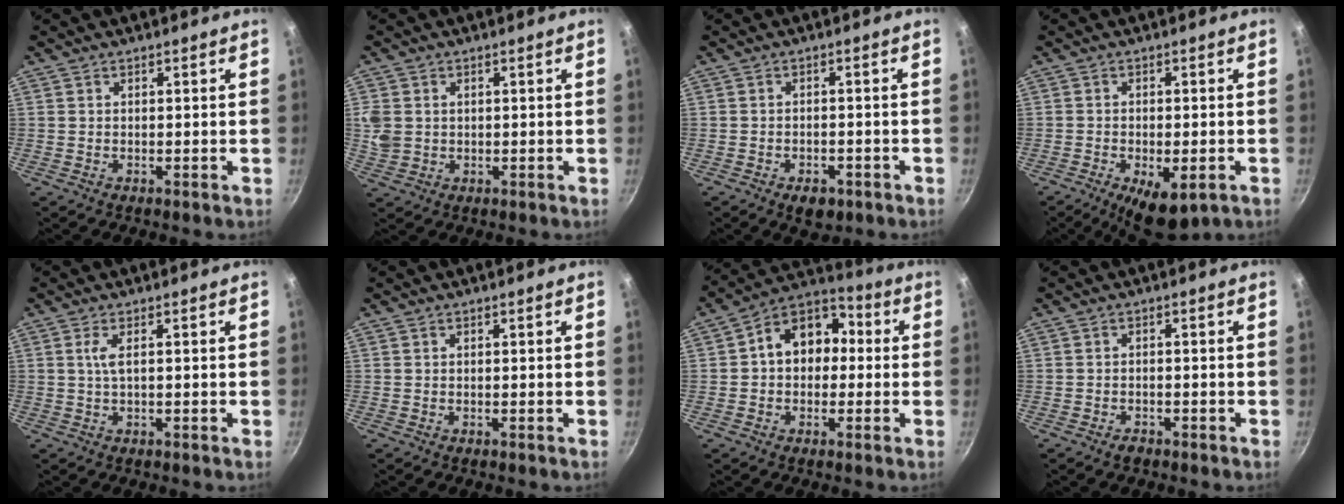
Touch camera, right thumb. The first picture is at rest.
{"total": 5.4, "force": [1.0, 4.5, 2.8], "torque": [-0.050, -0.006, 0.026]}
{"total": 4.5, "force": [-2.5, 2.6, 2.7], "torque": [-0.033, 0.016, -0.026]}
{"total": 8.9, "force": [-3.9, 3.6, 7.1], "torque": [-0.100, 0.004, -0.050]}
{"total": 2.4, "force": [0.3, 0.3, 2.3], "torque": [-0.052, 0.000, 0.007]}
{"total": 0.0}
{"total": 12.3, "force": [0.7, 9.3, 7.9], "torque": [-0.075, 0.038, -0.009]}
{"total": 1.8, "force": [-1.3, 0.8, 0.8], "torque": [-0.017, 0.014, -0.019]}